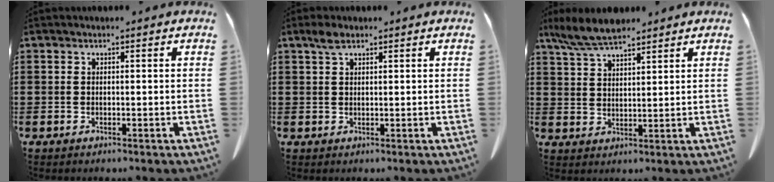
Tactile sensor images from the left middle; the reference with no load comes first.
{"total": 2.3, "force": [1.5, 0.9, 1.4], "torque": [-0.033, 0.002, 0.028]}
{"total": 6.4, "force": [5.3, 1.6, 3.4], "torque": [-0.079, -0.010, 0.100]}